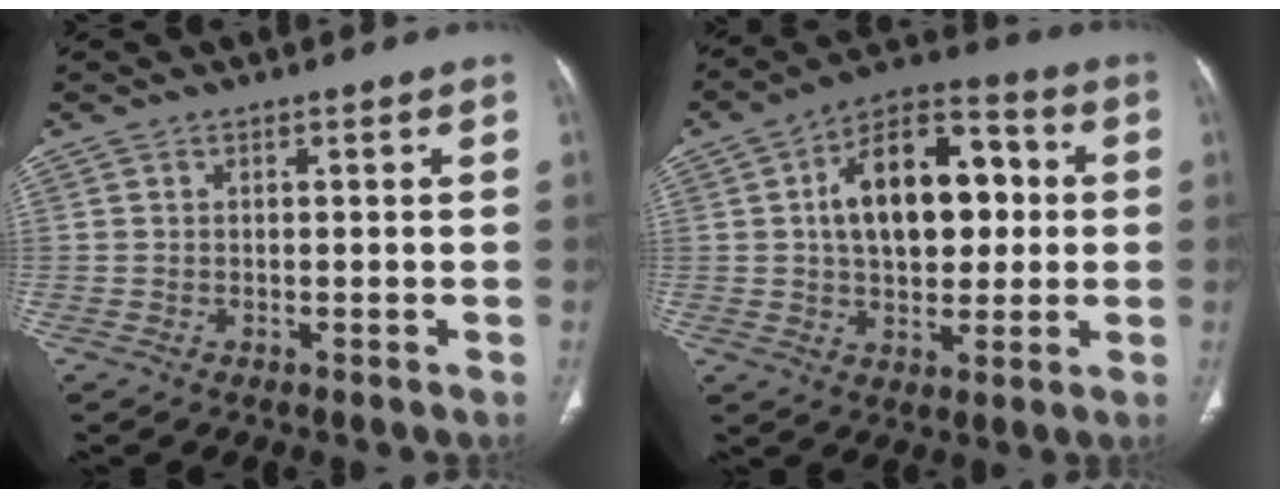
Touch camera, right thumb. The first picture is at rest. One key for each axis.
{"total": 17.7, "fx": 2.3, "fy": 10.8, "fz": 13.9, "tx": -0.181, "ty": 0.025, "tz": 0.032}